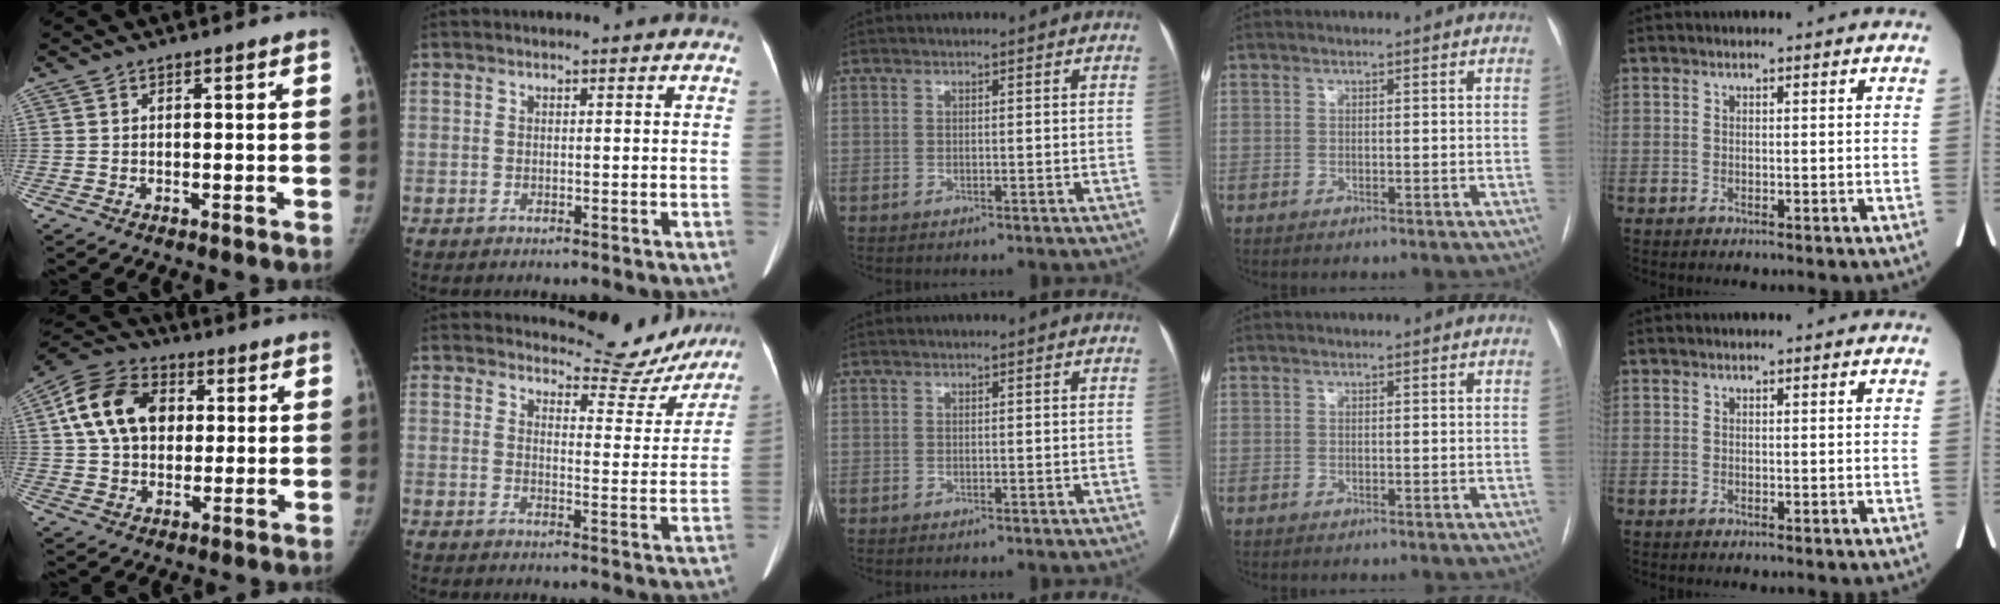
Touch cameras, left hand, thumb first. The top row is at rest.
{"thumb": {"total": 14.7, "force": [3.1, 10.7, 9.7], "torque": [-0.159, 0.013, 0.045]}, "index": {"total": 11.1, "force": [10.8, 2.5, 0.5], "torque": [0.008, -0.028, 0.118]}}